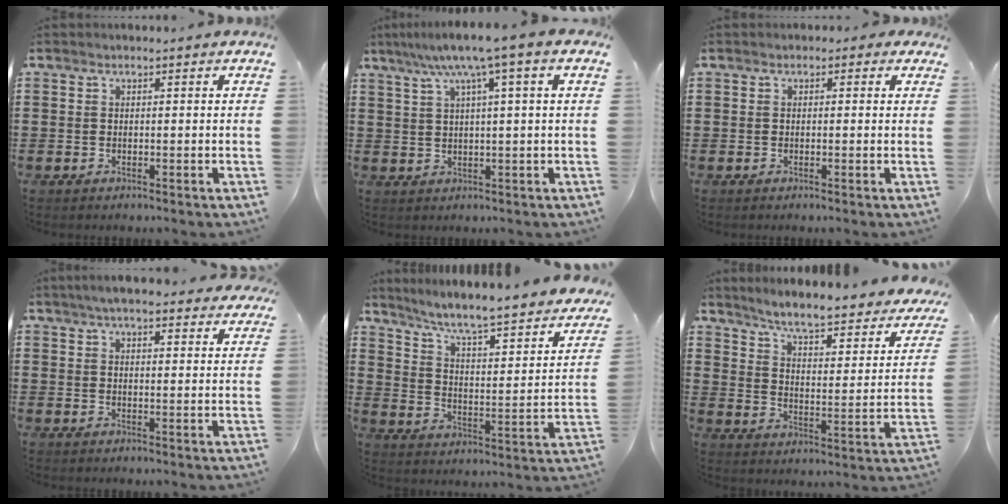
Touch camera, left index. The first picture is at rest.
{"total": 6.7, "force": [3.1, -0.3, 6.0], "torque": [-0.123, -0.006, 0.048]}
{"total": 0.8, "force": [-0.1, 0.7, 0.5], "torque": [-0.011, 0.005, -0.004]}
{"total": 5.4, "force": [4.9, 0.7, 2.3], "torque": [-0.057, -0.007, 0.089]}
{"total": 5.8, "force": [4.6, 0.0, 3.5], "torque": [-0.089, -0.046, 0.067]}
{"total": 5.8, "force": [5.0, -0.2, 2.9], "torque": [-0.077, -0.040, 0.078]}